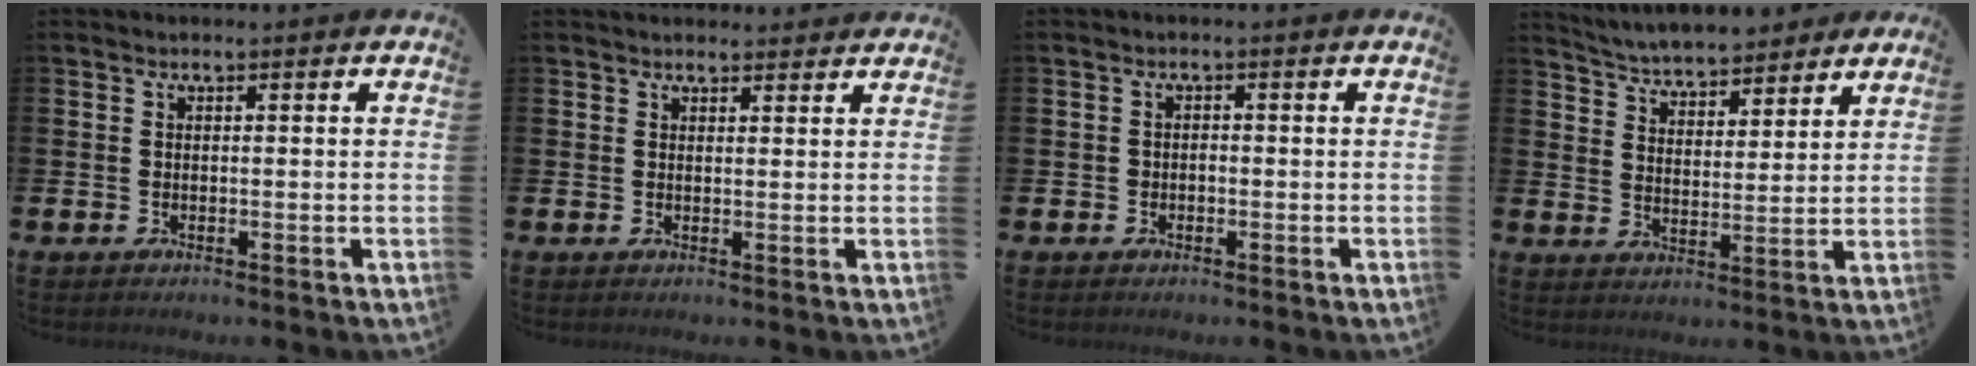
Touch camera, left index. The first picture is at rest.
{"total": 1.8, "force": [1.8, 0.5, 0.0], "torque": [0.008, -0.007, 0.030]}
{"total": 0.9, "force": [-0.4, 0.8, 0.3], "torque": [-0.001, 0.000, -0.010]}
{"total": 5.5, "force": [5.4, 1.1, 0.3], "torque": [-0.033, -0.037, 0.095]}